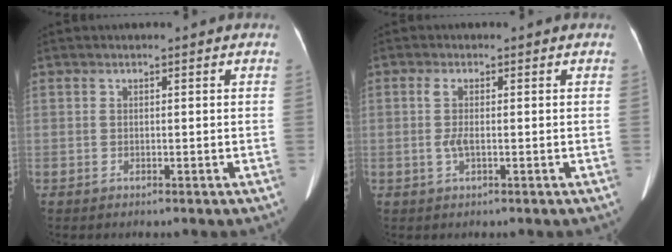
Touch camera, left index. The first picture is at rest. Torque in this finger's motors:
{"motor_torque": [0.45, -0.07, 0.25, 0.09]}